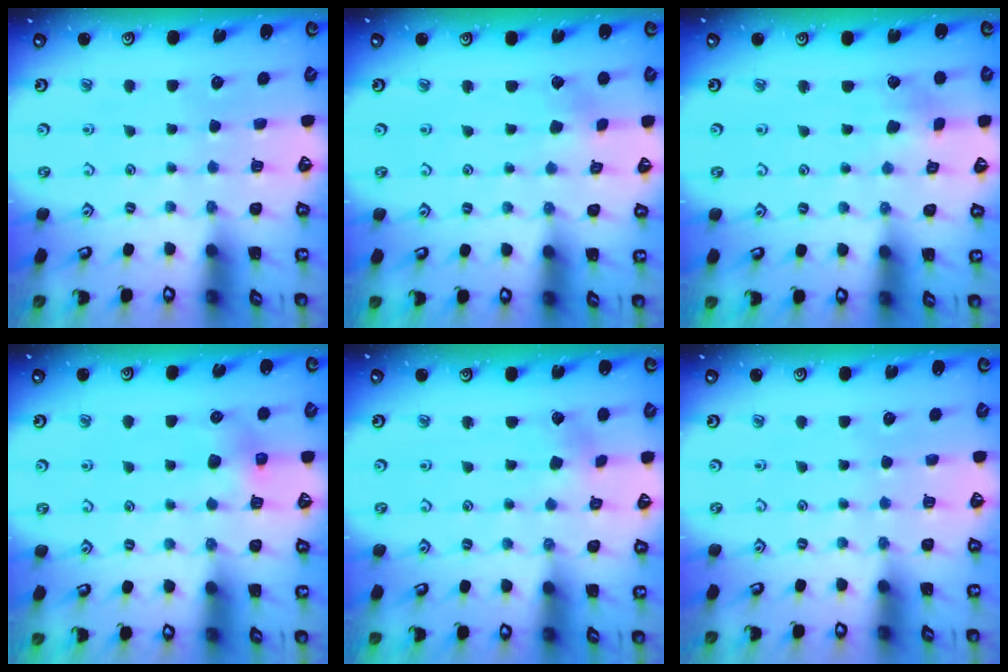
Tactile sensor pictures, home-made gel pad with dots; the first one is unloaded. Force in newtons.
{"total": 2.2, "press": 2.2, "slide": 0.1}
{"total": 3.3, "press": 3.3, "slide": 0.3}
{"total": 6.3, "press": 6.3, "slide": 0.6}
{"total": 2.2, "press": 2.2, "slide": 0.3}
{"total": 0.0}